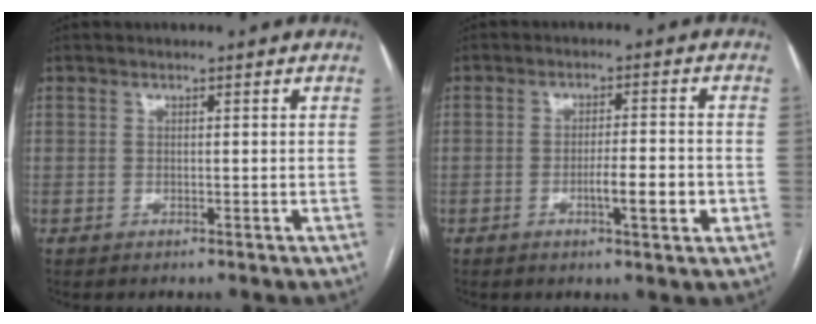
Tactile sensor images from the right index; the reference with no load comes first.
{"total": 5.6, "force": [-1.8, 0.7, 5.3], "torque": [-0.085, -0.002, -0.025]}